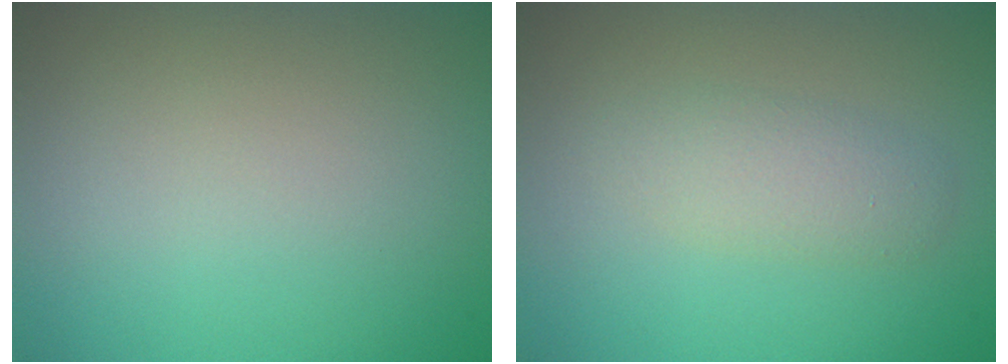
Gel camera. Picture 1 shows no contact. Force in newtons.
{"total": 2.2, "press": 2.2, "slide": 0.0}